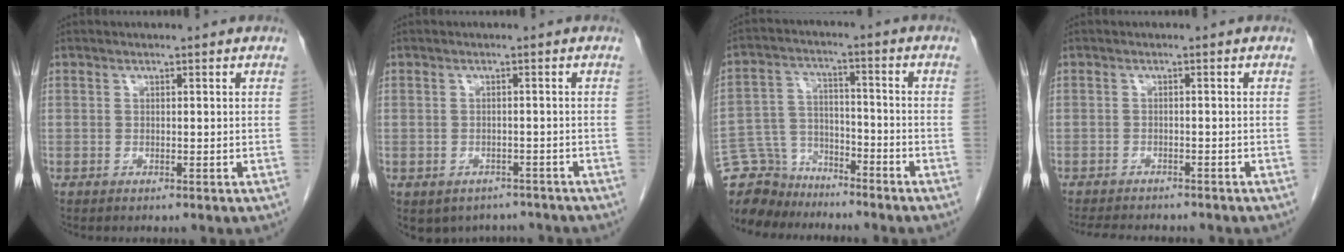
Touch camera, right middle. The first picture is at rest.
{"total": 6.6, "force": [-5.4, 3.7, 0.8], "torque": [-0.003, 0.012, -0.062]}
{"total": 10.8, "force": [-9.7, 4.6, 0.2], "torque": [-0.014, 0.037, -0.175]}
{"total": 8.3, "force": [-7.4, 2.1, 3.1], "torque": [-0.047, -0.006, -0.101]}